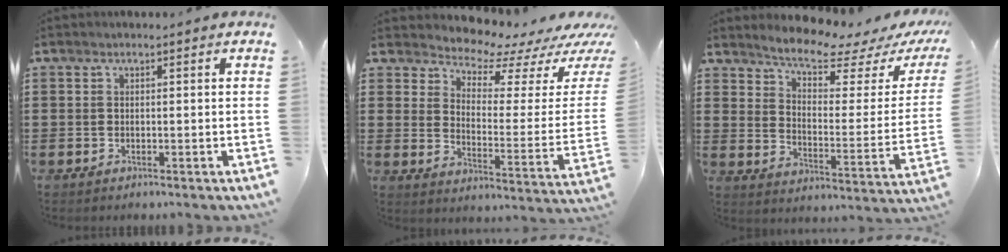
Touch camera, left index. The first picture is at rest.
{"total": 5.1, "force": [5.0, 0.8, 0.9], "torque": [-0.041, -0.049, 0.081]}
{"total": 6.8, "force": [6.1, 0.8, 3.0], "torque": [-0.070, -0.043, 0.100]}